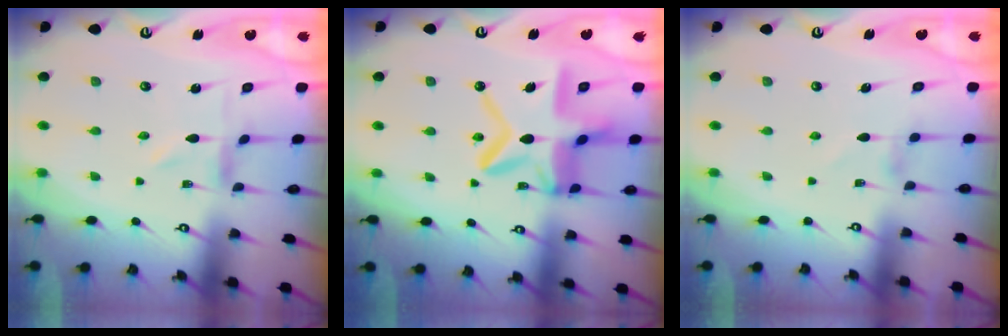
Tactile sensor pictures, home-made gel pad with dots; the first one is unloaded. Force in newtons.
{"total": 18.4, "press": 18.3, "slide": 1.7}
{"total": 0.0}